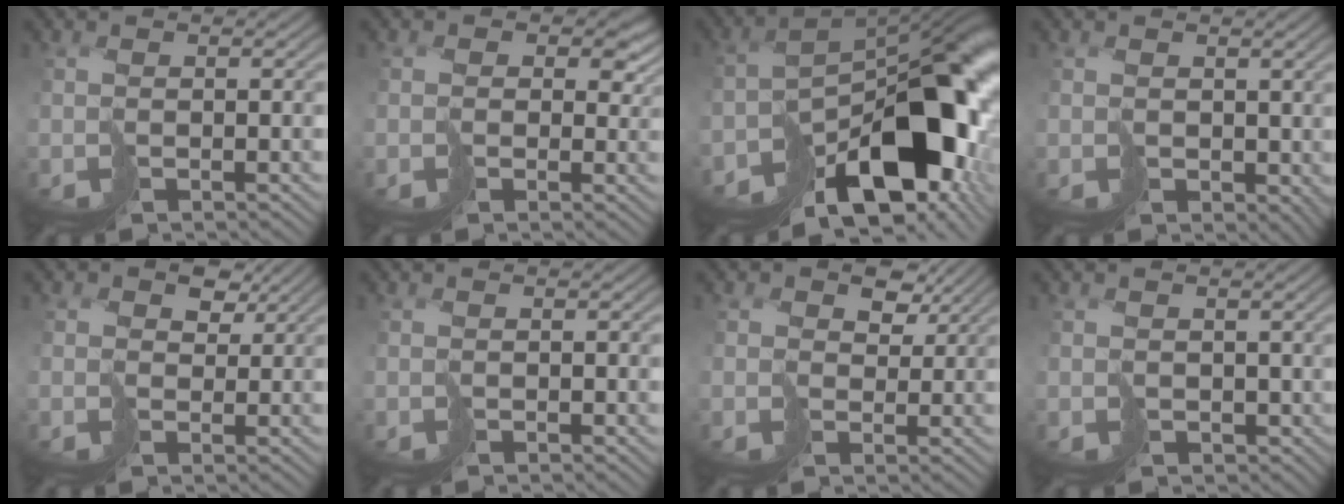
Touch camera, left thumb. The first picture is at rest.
{"total": 4.0, "force": [1.2, 3.4, 1.7], "torque": [-0.027, -0.010, 0.020]}
{"total": 17.3, "force": [-8.7, 8.5, 12.3], "torque": [-0.154, -0.040, -0.113]}
{"total": 2.3, "force": [0.9, 1.9, 0.8], "torque": [-0.020, -0.009, 0.023]}
{"total": 3.0, "force": [1.9, 2.1, 0.8], "torque": [-0.015, 0.000, 0.041]}
{"total": 0.0}
{"total": 3.4, "force": [2.4, 2.3, 0.9], "torque": [-0.018, -0.002, 0.051]}
{"total": 2.1, "force": [0.4, 2.0, 0.6], "torque": [-0.014, -0.010, 0.010]}